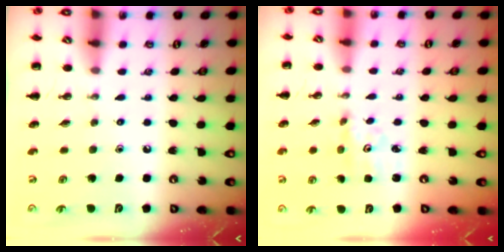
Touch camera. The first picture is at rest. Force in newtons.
{"total": 2.4, "press": 2.3, "slide": 0.8}